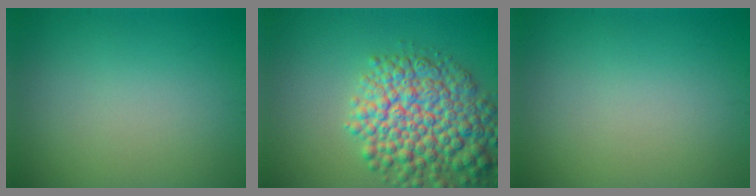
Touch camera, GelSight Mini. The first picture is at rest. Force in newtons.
{"total": 9.1, "press": 9.1, "slide": 0.4}
{"total": 0.0}